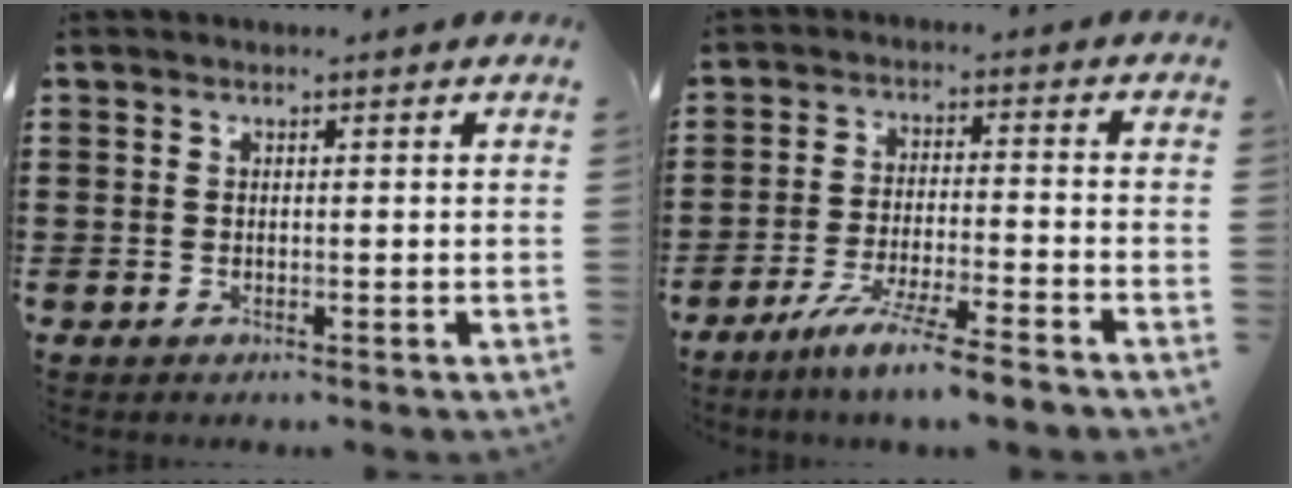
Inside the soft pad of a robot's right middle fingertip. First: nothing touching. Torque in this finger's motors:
{"motor_torque": [2.14, 0.00, 0.38, 0.14]}